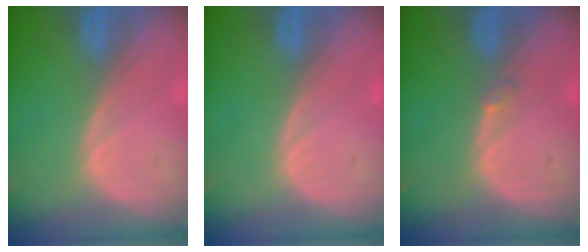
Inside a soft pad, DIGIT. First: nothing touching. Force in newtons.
{"total": 0.0}
{"total": 0.7, "press": 0.7, "slide": 0.2}